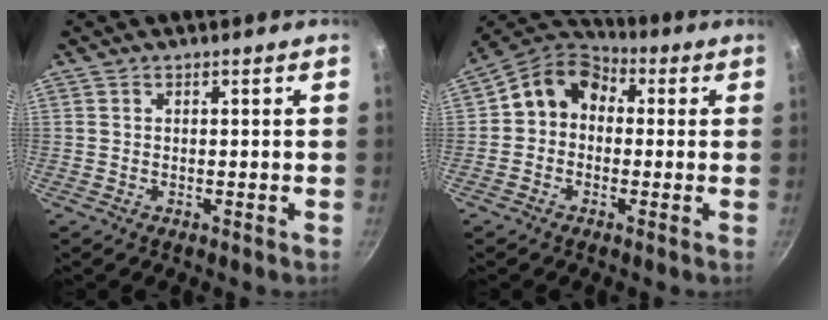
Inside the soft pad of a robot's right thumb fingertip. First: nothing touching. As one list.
[{"total": 10.0, "force": [0.9, 8.2, 5.6], "torque": [-0.064, 0.029, -0.012]}]